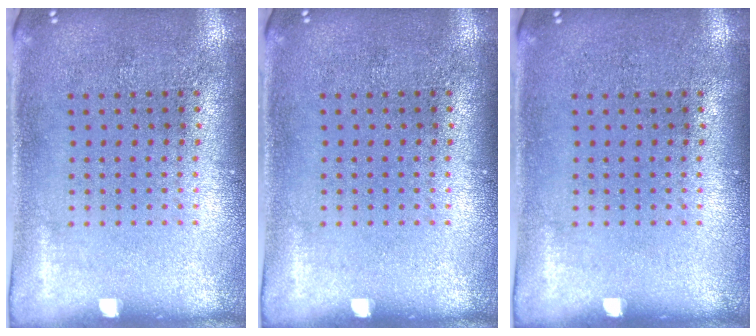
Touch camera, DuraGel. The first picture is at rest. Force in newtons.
{"total": 0.0}
{"total": 0.0}